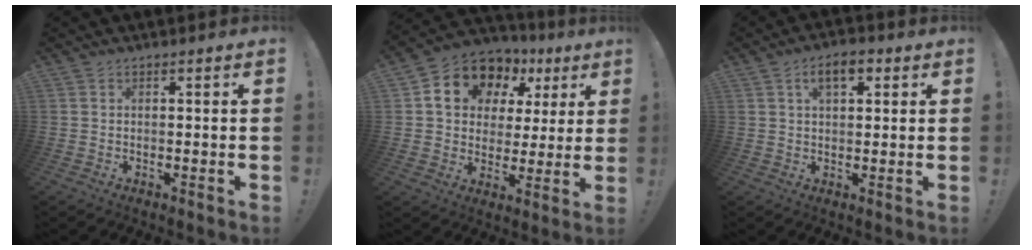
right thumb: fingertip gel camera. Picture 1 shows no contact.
{"total": 13.5, "force": [7.4, 9.7, 5.8], "torque": [-0.097, -0.042, 0.143]}
{"total": 6.2, "force": [2.6, 3.1, 4.7], "torque": [-0.065, 0.001, 0.042]}